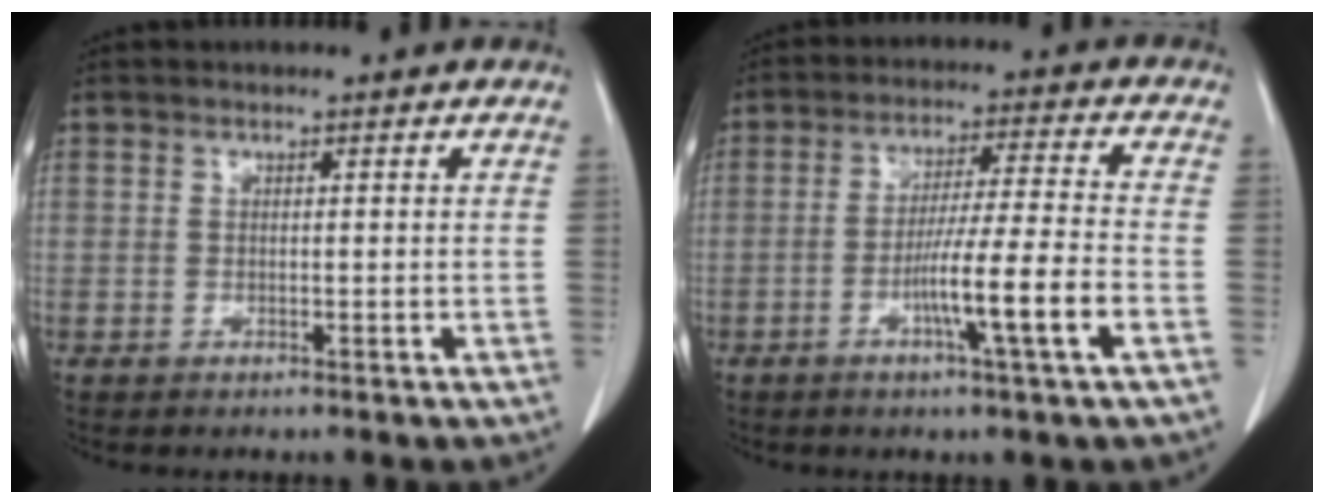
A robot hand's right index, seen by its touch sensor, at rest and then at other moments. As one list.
[{"total": 10.1, "force": [-3.8, -1.1, 9.4], "torque": [-0.164, -0.006, -0.067]}]